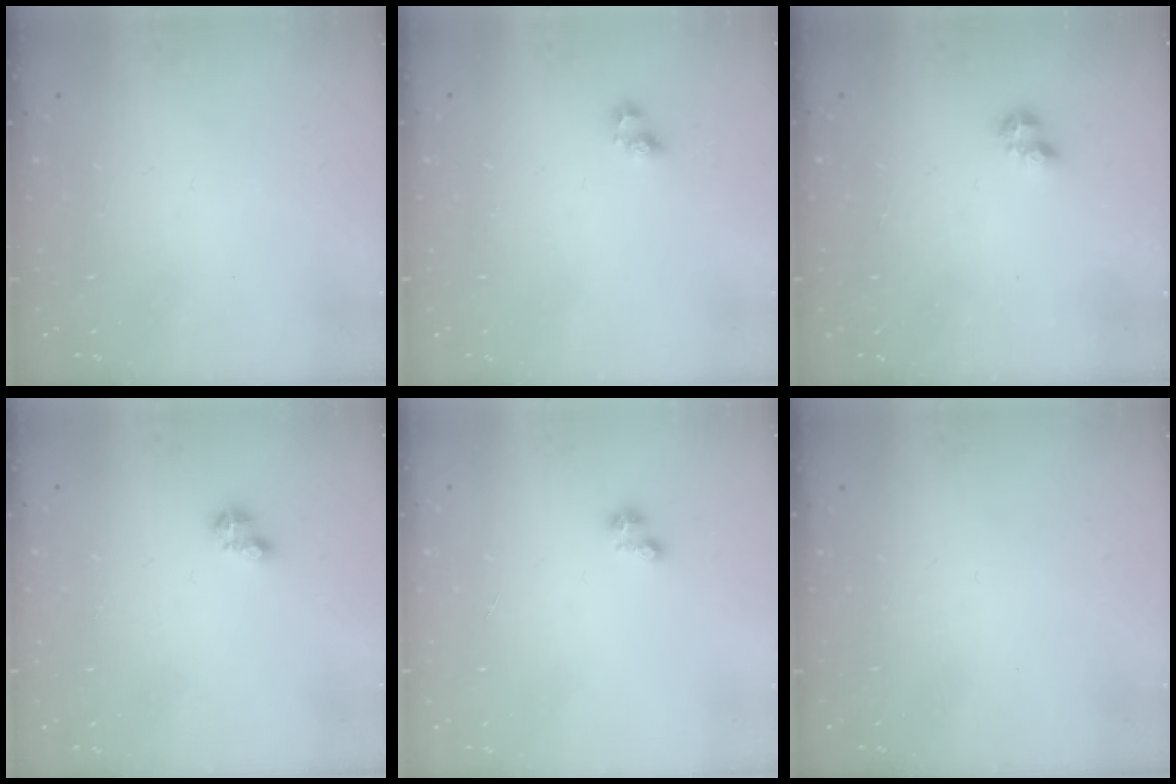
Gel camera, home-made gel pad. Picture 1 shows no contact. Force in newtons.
{"total": 4.0, "press": 4.0, "slide": 0.3}
{"total": 2.3, "press": 2.2, "slide": 0.6}
{"total": 4.2, "press": 4.2, "slide": 0.6}
{"total": 1.9, "press": 1.8, "slide": 0.2}
{"total": 0.0}